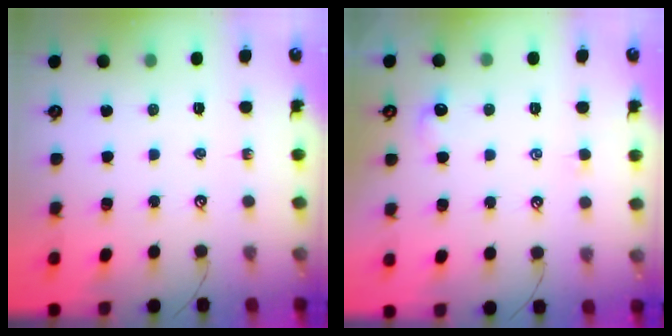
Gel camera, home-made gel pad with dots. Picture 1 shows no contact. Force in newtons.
{"total": 1.3, "press": 1.2, "slide": 0.4}